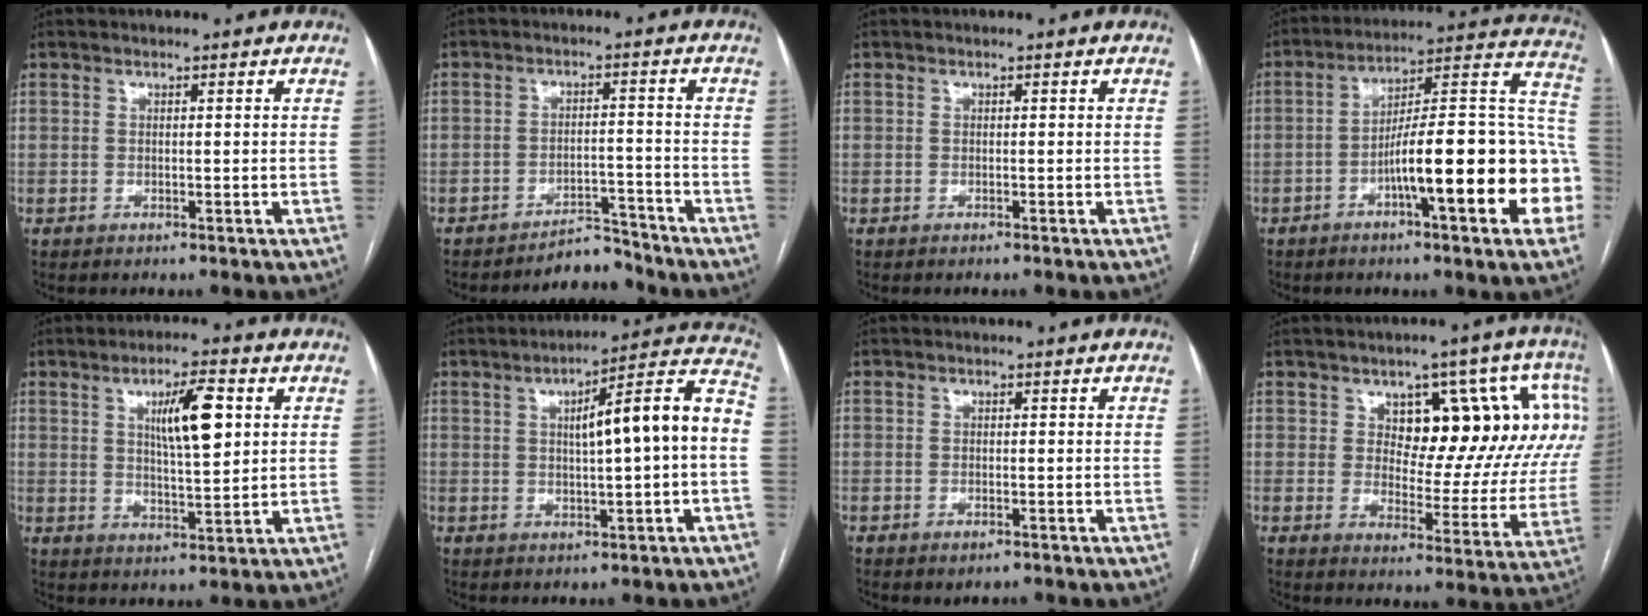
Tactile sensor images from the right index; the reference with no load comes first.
{"total": 4.5, "force": [-4.4, 0.8, -0.1], "torque": [0.008, 0.006, -0.069]}
{"total": 0.0}
{"total": 21.8, "force": [-6.4, 2.7, 20.7], "torque": [-0.223, 0.033, -0.089]}
{"total": 8.6, "force": [2.7, 1.7, 8.0], "torque": [-0.135, 0.006, 0.047]}
{"total": 13.4, "force": [0.7, 0.9, 13.3], "torque": [-0.185, 0.035, 0.009]}
{"total": 1.4, "force": [-0.8, 0.6, 0.9], "torque": [-0.012, 0.000, -0.006]}
{"total": 17.1, "force": [5.8, 8.5, 13.7], "torque": [-0.147, 0.025, 0.078]}